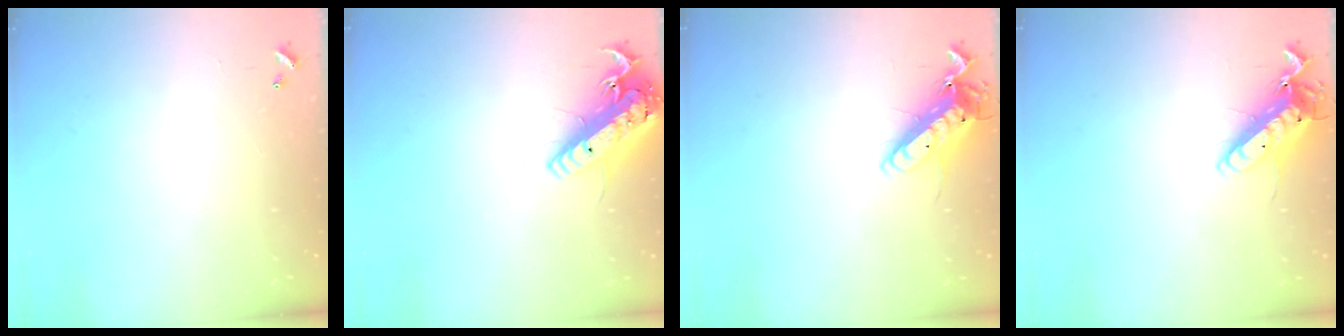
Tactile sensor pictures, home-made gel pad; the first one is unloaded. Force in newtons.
{"total": 17.6, "press": 17.2, "slide": 3.6}
{"total": 13.6, "press": 13.4, "slide": 2.0}
{"total": 13.6, "press": 13.4, "slide": 2.0}